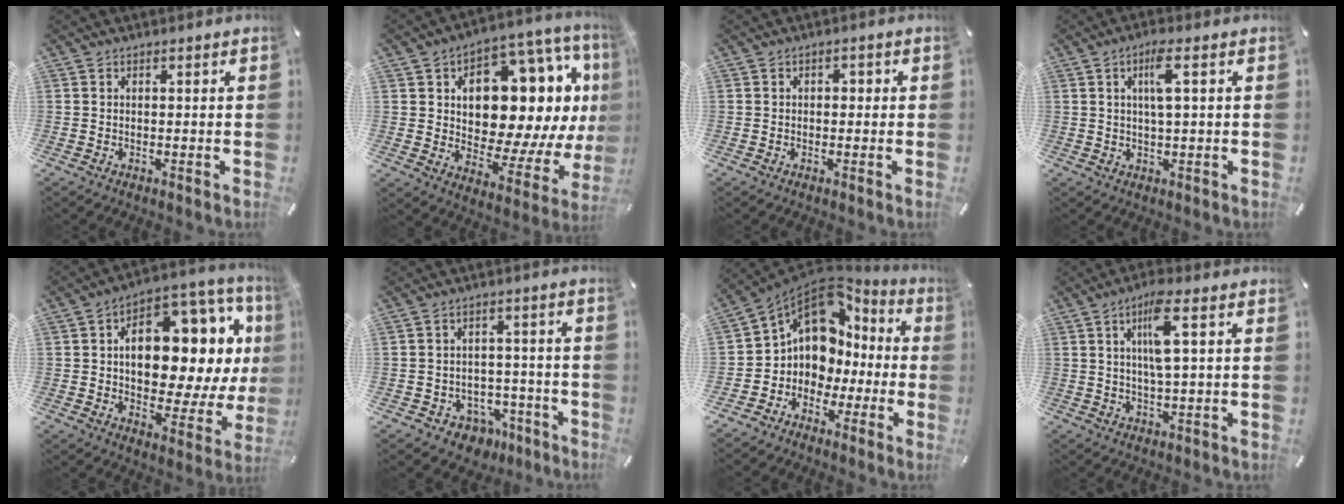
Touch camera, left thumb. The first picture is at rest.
{"total": 20.5, "force": [6.7, 12.5, 14.9], "torque": [-0.215, -0.049, 0.113]}
{"total": 1.4, "force": [-0.6, 1.1, 0.6], "torque": [-0.012, 0.008, -0.015]}
{"total": 5.7, "force": [1.6, 1.2, 5.4], "torque": [-0.100, 0.000, 0.023]}
{"total": 19.1, "force": [4.0, 11.1, 15.0], "torque": [-0.205, -0.046, 0.064]}
{"total": 6.0, "force": [-2.2, 5.4, 1.1], "torque": [-0.017, 0.016, -0.033]}
{"total": 11.1, "force": [2.7, 9.9, 4.2], "torque": [-0.103, -0.027, 0.053]}
{"total": 8.7, "force": [2.7, 1.8, 8.1], "torque": [-0.154, 0.002, 0.041]}